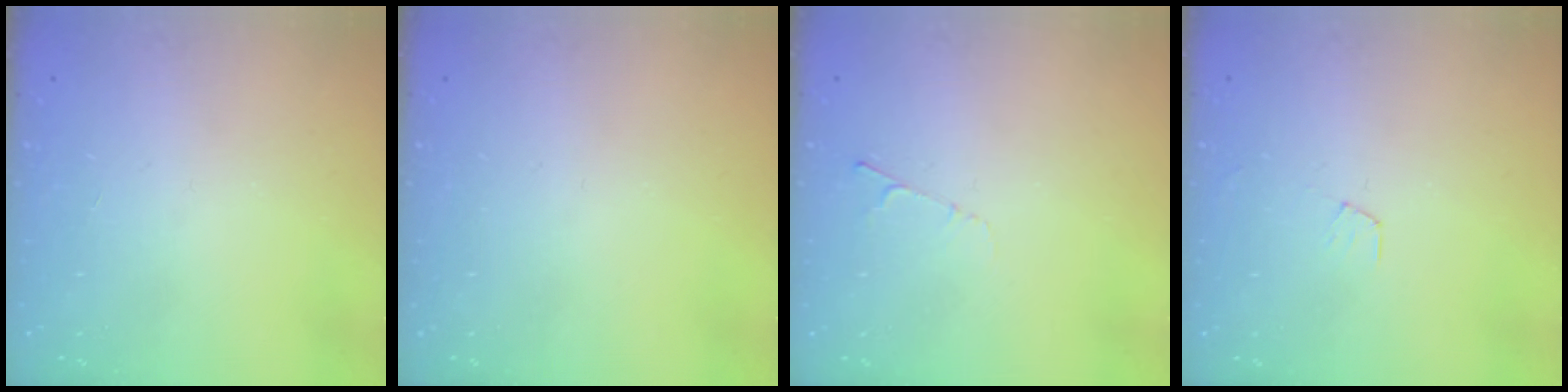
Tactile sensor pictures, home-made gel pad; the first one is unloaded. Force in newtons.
{"total": 0.0}
{"total": 3.1, "press": 3.1, "slide": 0.4}
{"total": 3.5, "press": 3.4, "slide": 0.4}